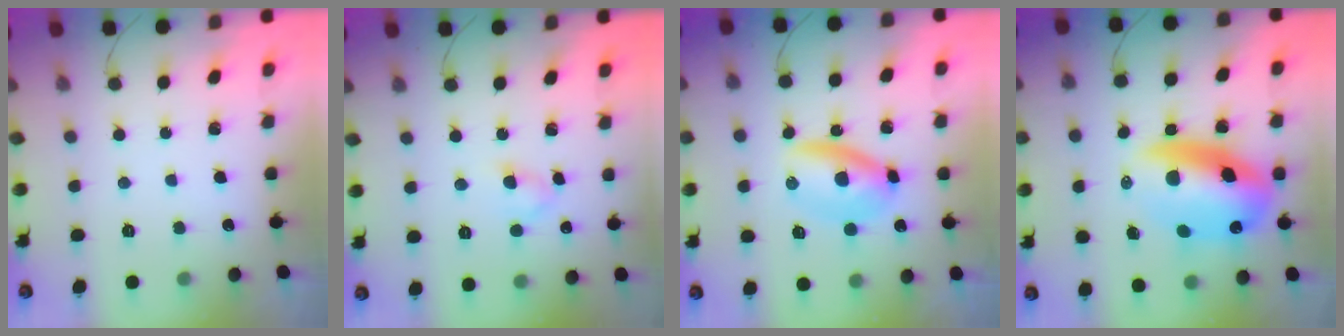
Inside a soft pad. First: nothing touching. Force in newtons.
{"total": 2.7, "press": 2.4, "slide": 1.2}
{"total": 6.2, "press": 6.1, "slide": 1.1}
{"total": 17.0, "press": 16.4, "slide": 4.3}